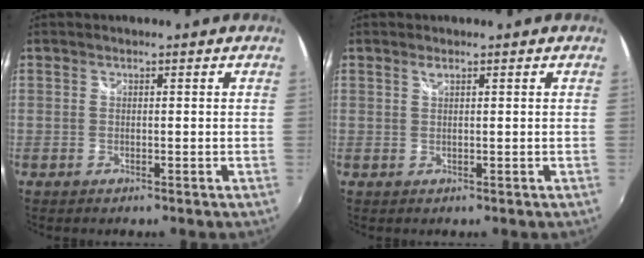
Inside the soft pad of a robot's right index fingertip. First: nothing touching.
{"total": 0.8, "force": [0.5, 0.1, 0.6], "torque": [-0.010, 0.002, 0.010]}